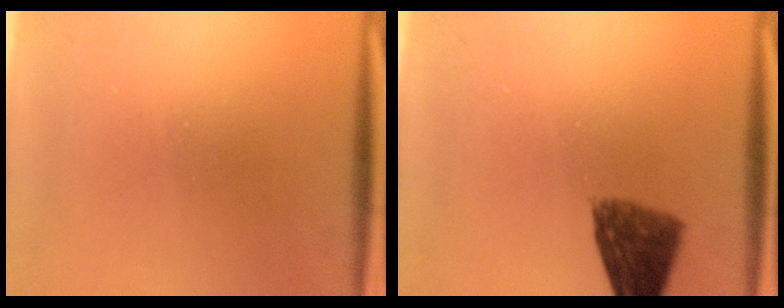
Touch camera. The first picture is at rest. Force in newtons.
{"total": 7.4}